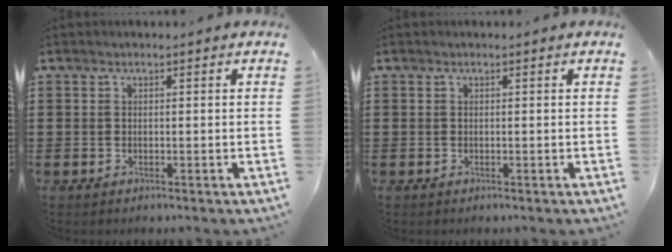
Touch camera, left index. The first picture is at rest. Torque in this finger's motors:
{"motor_torque": [0.00, 0.00, 0.00, 0.00]}